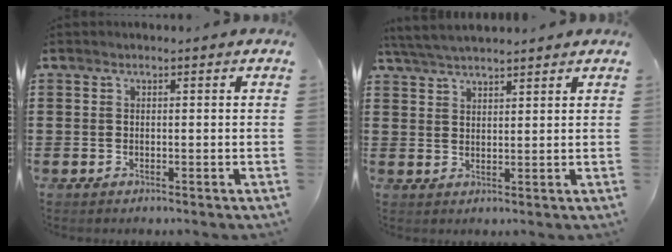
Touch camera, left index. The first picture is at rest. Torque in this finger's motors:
{"motor_torque": [1.25, -0.89, 0.49, 0.15]}